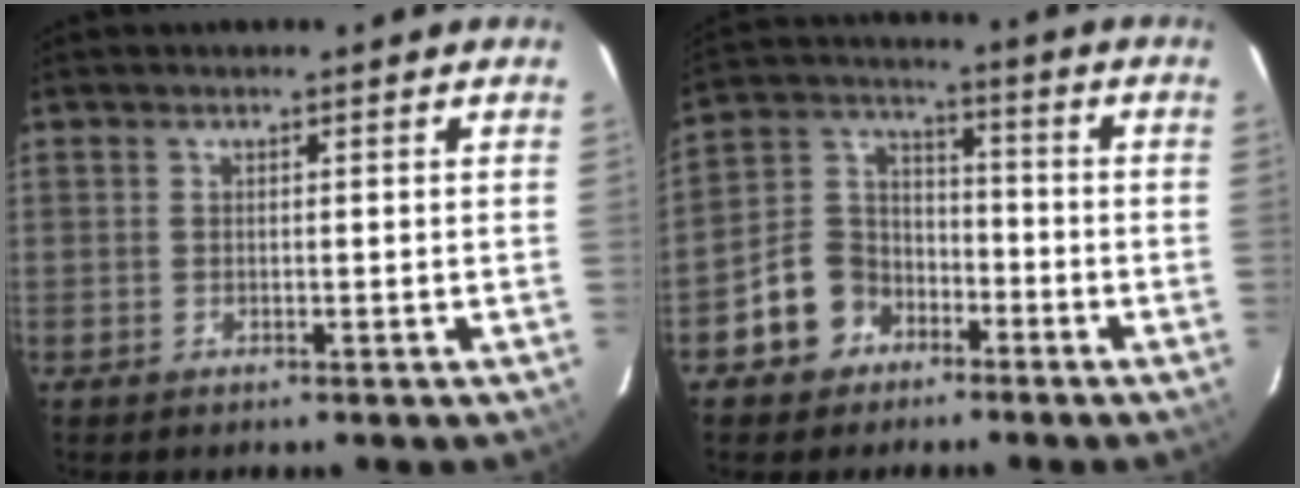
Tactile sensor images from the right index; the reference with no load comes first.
{"total": 9.7, "force": [-5.3, 7.8, 2.3], "torque": [-0.058, 0.046, -0.086]}